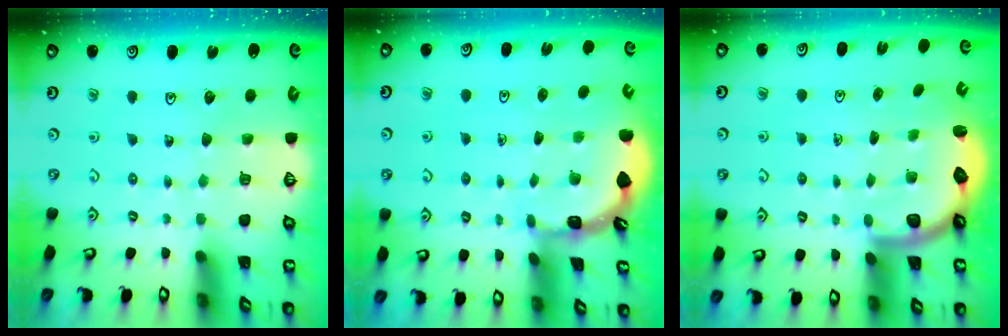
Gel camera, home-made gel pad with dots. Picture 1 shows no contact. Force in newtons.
{"total": 1.9, "press": 1.9, "slide": 0.1}
{"total": 2.8, "press": 2.2, "slide": 1.8}